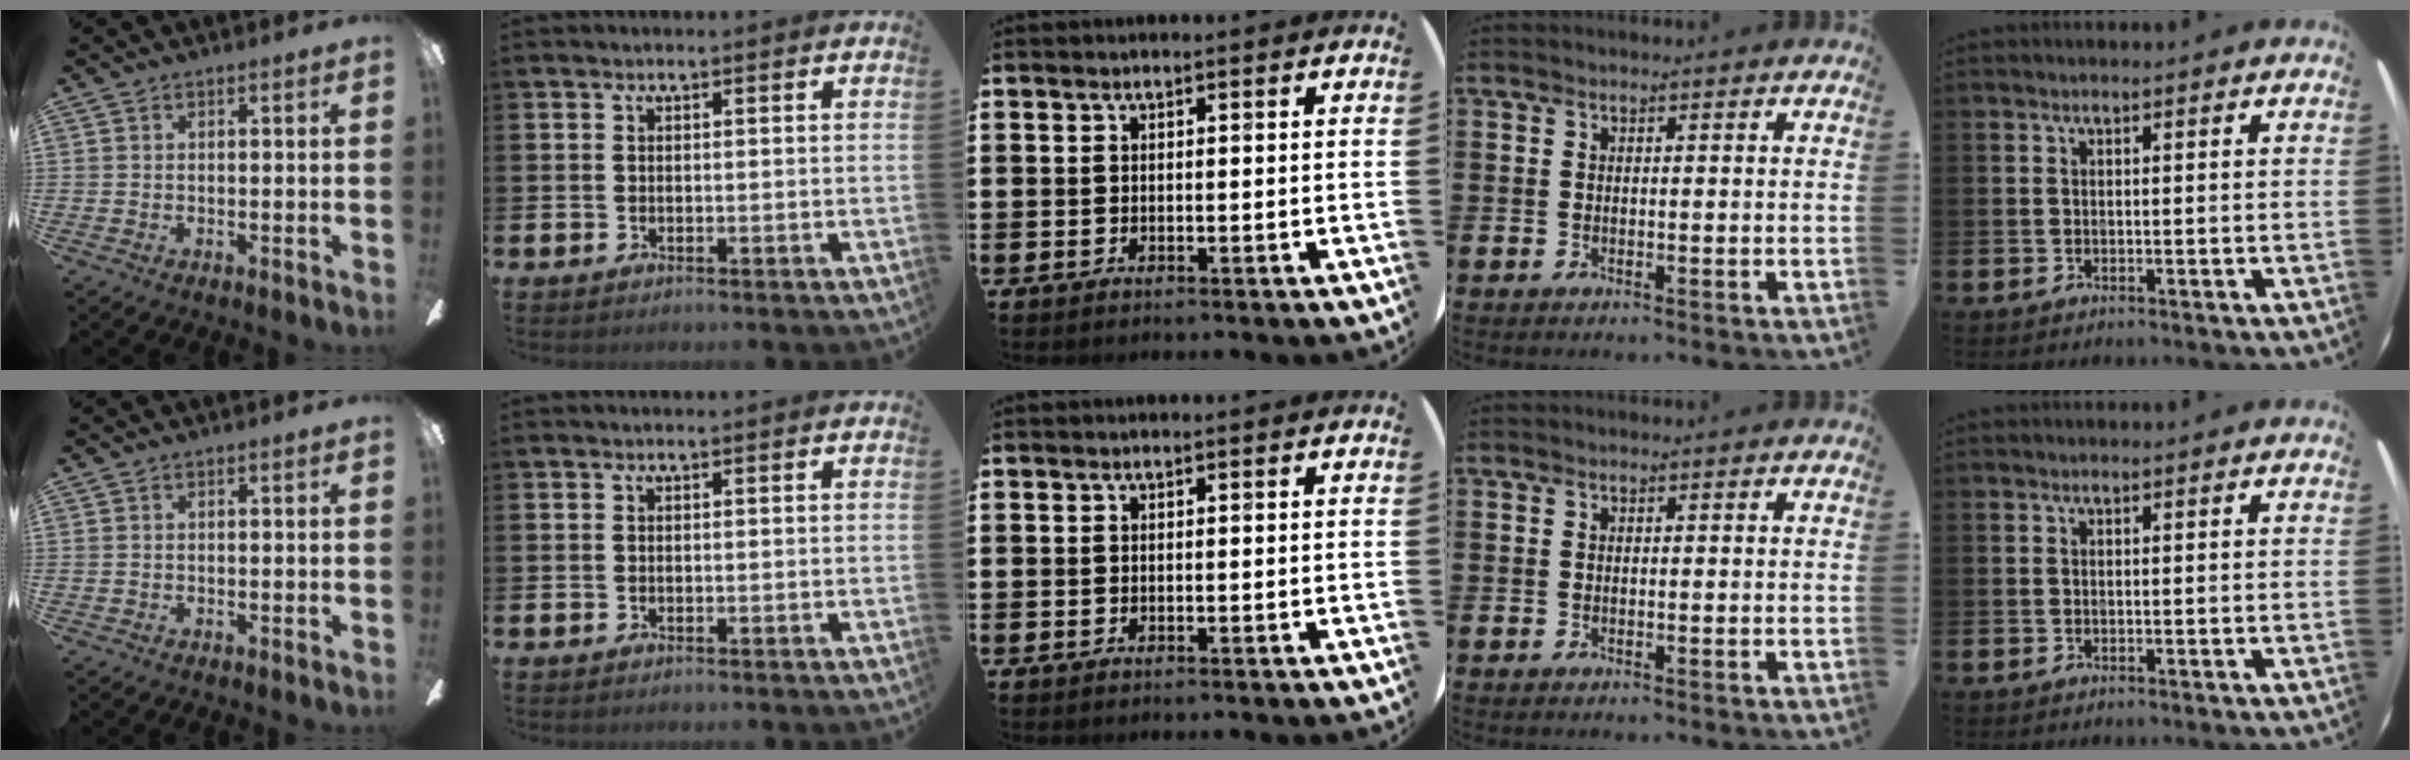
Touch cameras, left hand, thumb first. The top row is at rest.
{}